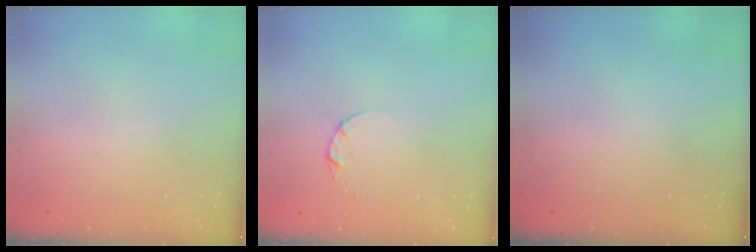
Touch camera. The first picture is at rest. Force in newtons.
{"total": 1.3, "press": 1.3, "slide": 0.2}
{"total": 0.0}